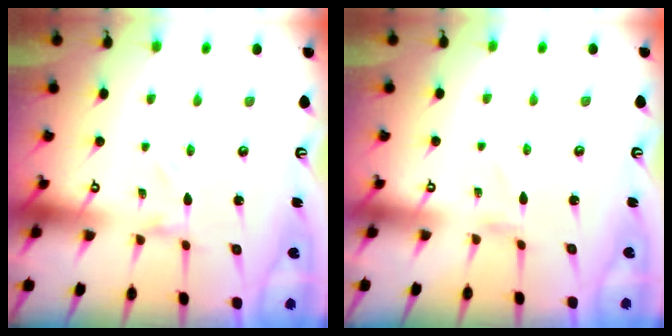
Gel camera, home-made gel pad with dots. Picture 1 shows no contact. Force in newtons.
{"total": 0.7, "press": 0.7, "slide": 0.1}